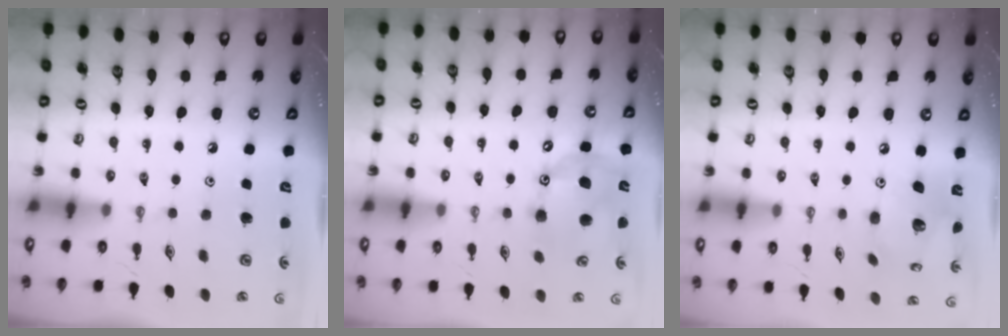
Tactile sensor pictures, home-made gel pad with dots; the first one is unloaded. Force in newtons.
{"total": 13.7, "press": 13.7, "slide": 0.2}
{"total": 10.9, "press": 10.9, "slide": 0.6}